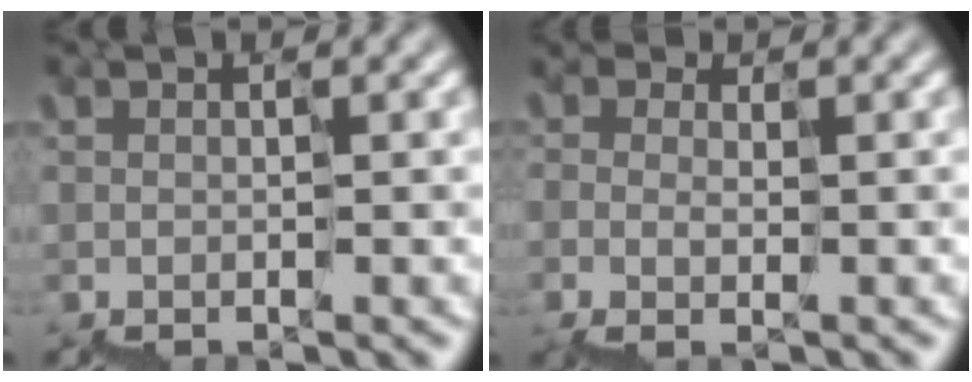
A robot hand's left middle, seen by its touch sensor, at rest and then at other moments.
{"total": 0.7, "force": [-0.3, 0.4, 0.4], "torque": [-0.009, -0.001, -0.004]}